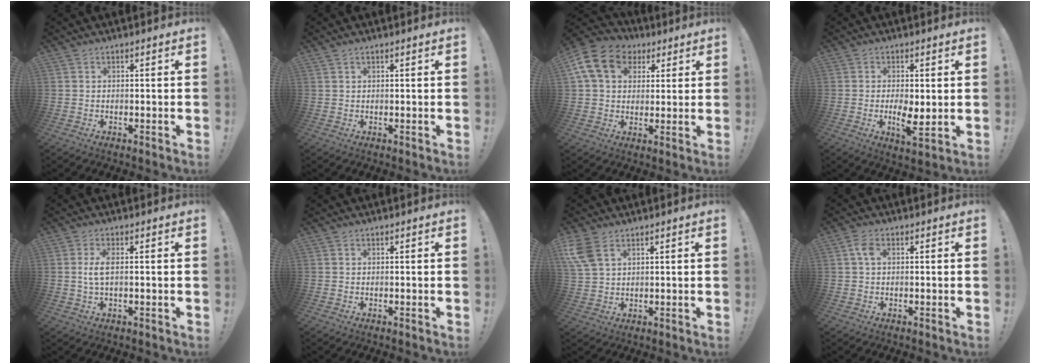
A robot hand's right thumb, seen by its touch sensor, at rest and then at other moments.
{"total": 0.6, "force": [0.4, 0.1, 0.4], "torque": [-0.013, 0.002, 0.009]}
{"total": 15.5, "force": [5.3, 11.7, 8.6], "torque": [-0.143, -0.007, 0.104]}
{"total": 6.3, "force": [-0.4, 2.5, 5.7], "torque": [-0.094, -0.010, -0.005]}
{"total": 4.3, "force": [0.3, 1.5, 4.1], "torque": [-0.074, -0.003, 0.002]}
{"total": 0.0}
{"total": 7.0, "force": [3.6, 3.9, 4.6], "torque": [-0.096, -0.011, 0.071]}
{"total": 3.4, "force": [0.7, 1.9, 2.7], "torque": [-0.049, 0.004, 0.012]}